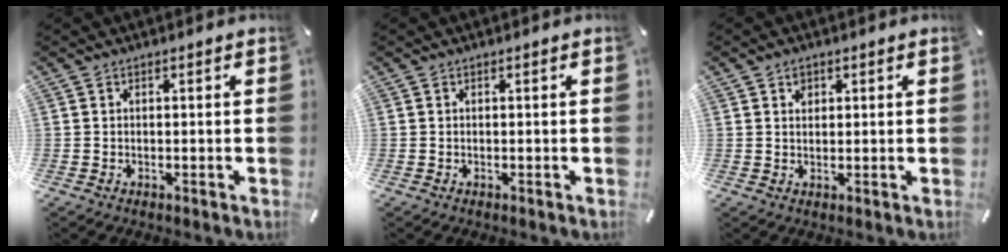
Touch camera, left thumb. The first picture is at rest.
{"total": 0.0}
{"total": 1.7, "force": [0.8, 1.4, 0.5], "torque": [-0.004, 0.001, 0.013]}